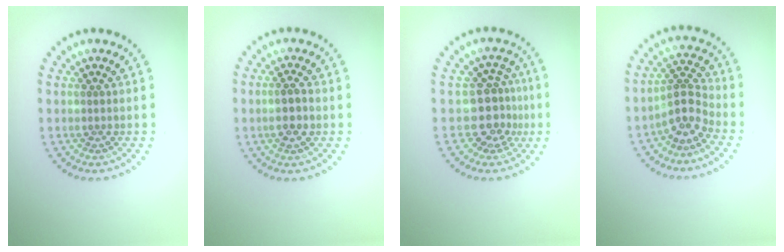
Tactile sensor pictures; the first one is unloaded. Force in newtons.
{"total": 1.7, "press": 1.5, "slide": 0.6}
{"total": 3.2, "press": 2.5, "slide": 2.1}
{"total": 3.2, "press": 2.3, "slide": 2.2}